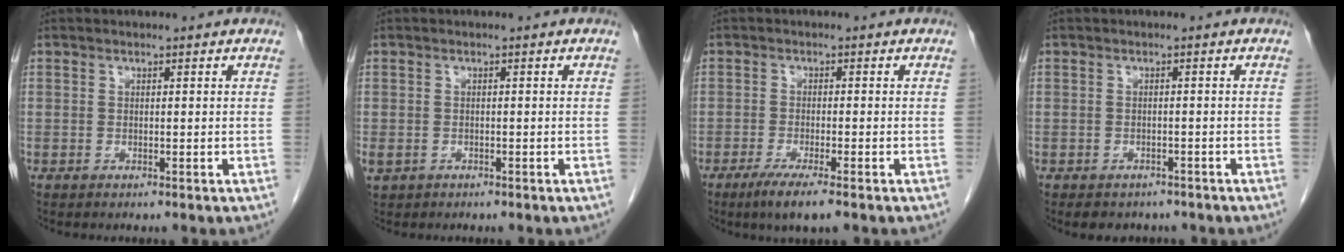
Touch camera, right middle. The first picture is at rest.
{"total": 2.1, "force": [-1.0, 1.6, 0.7], "torque": [-0.016, 0.000, -0.011]}
{"total": 5.0, "force": [-3.3, 0.2, 3.8], "torque": [-0.069, -0.014, -0.056]}
{"total": 4.6, "force": [-3.8, 2.4, 1.0], "torque": [-0.009, 0.006, -0.045]}